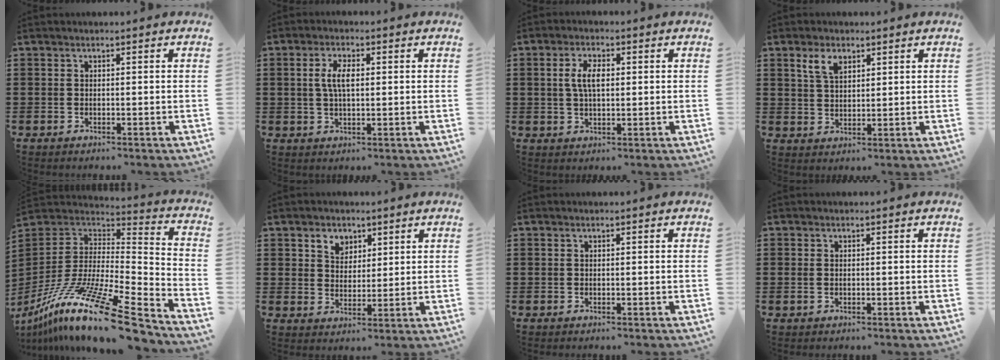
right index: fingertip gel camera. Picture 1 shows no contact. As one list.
[{"total": 4.4, "force": [0.6, 1.9, 4.0], "torque": [-0.081, 0.009, 0.008]}, {"total": 4.6, "force": [0.7, 2.1, 4.0], "torque": [-0.082, 0.010, 0.009]}, {"total": 3.8, "force": [2.3, 2.0, 2.3], "torque": [-0.053, 0.008, 0.041]}, {"total": 17.7, "force": [-11.9, 2.8, 12.8], "torque": [-0.242, 0.030, -0.213]}, {"total": 3.7, "force": [2.3, 2.8, 0.7], "torque": [-0.027, 0.011, 0.041]}, {"total": 0.0}, {"total": 0.8, "force": [-0.1, 0.4, 0.7], "torque": [-0.016, 0.001, -0.002]}]